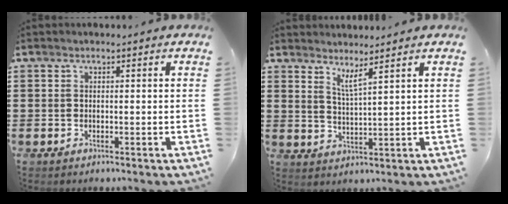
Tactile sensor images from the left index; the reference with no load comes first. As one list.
[{"total": 3.4, "force": [2.9, -0.4, 1.6], "torque": [-0.040, -0.011, 0.052]}]